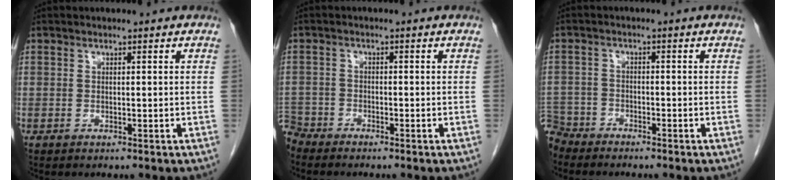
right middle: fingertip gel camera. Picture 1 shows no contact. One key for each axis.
{"total": 3.6, "fx": -3.5, "fy": 0.8, "fz": -0.2, "tx": 0.009, "ty": -0.008, "tz": -0.069}
{"total": 5.2, "fx": -4.9, "fy": 1.8, "fz": -0.3, "tx": 0.012, "ty": -0.006, "tz": -0.097}